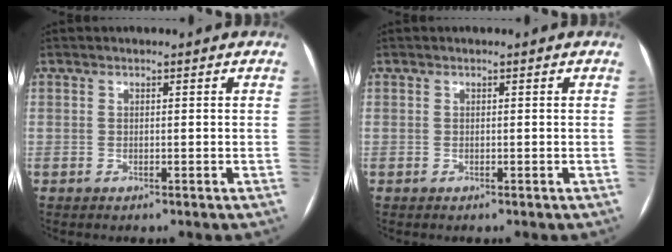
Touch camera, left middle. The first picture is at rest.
{"total": 0.0}